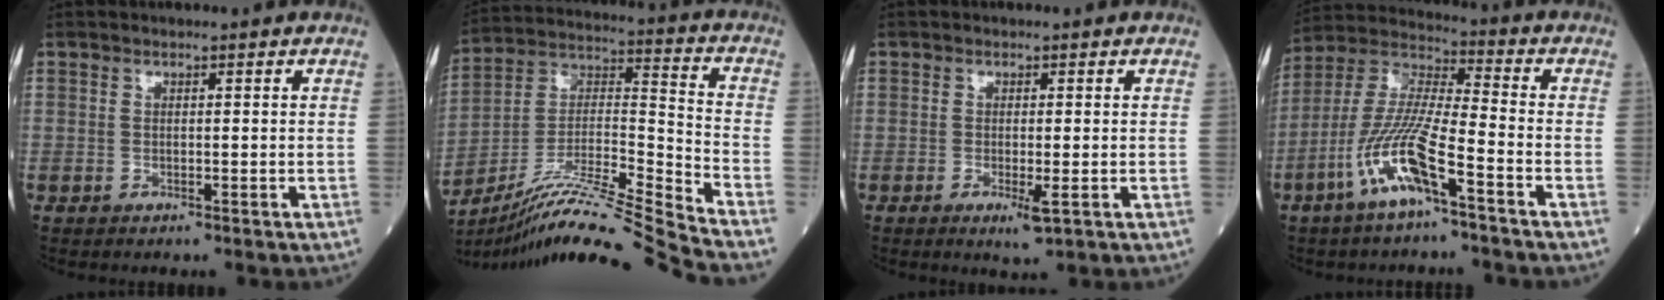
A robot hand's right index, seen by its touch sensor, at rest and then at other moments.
{"total": 20.6, "force": [-18.1, -2.8, 9.4], "torque": [-0.190, -0.002, -0.319]}
{"total": 2.7, "force": [-0.9, 0.4, 2.5], "torque": [-0.037, -0.007, -0.012]}
{"total": 12.3, "force": [-6.0, 1.3, 10.7], "torque": [-0.231, -0.004, -0.122]}